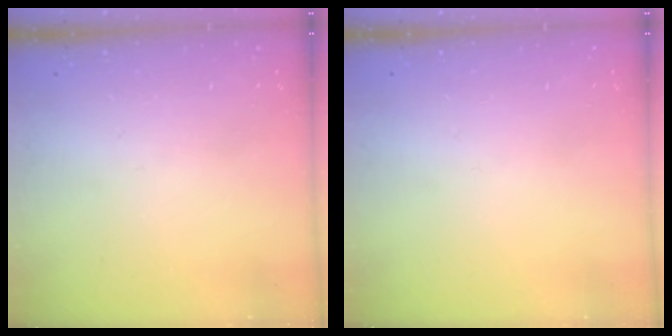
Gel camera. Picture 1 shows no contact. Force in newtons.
{"total": 0.0}